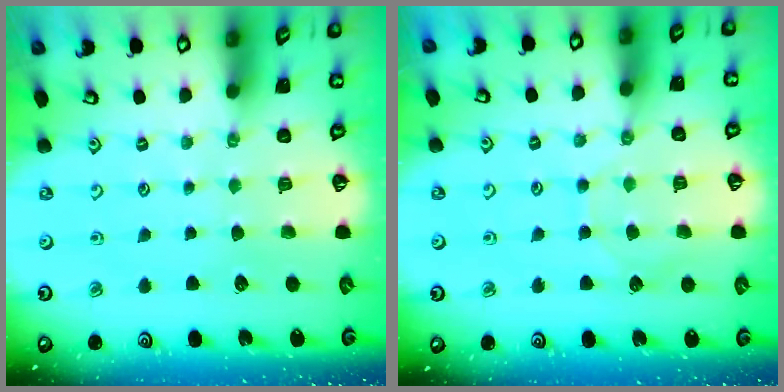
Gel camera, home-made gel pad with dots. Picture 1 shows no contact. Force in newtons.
{"total": 7.0, "press": 6.9, "slide": 0.7}